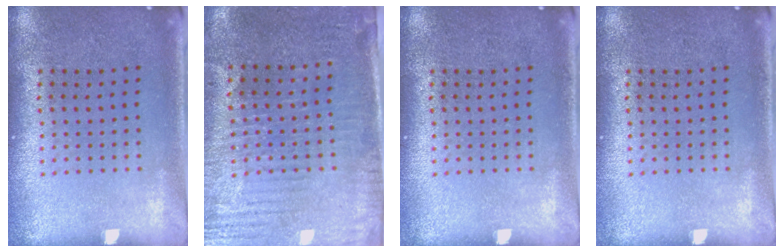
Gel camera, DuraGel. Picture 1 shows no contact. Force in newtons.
{"total": 3.2, "press": 2.9, "slide": 1.4}
{"total": 0.0}
{"total": 0.0}